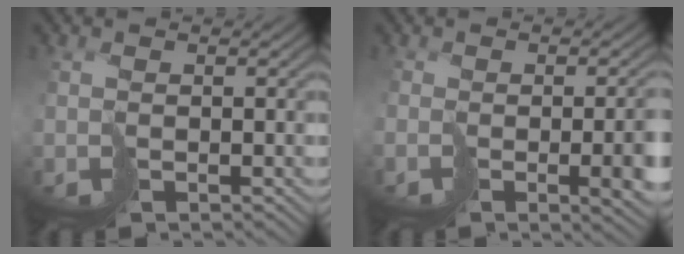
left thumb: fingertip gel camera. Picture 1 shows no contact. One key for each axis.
{"total": 4.1, "fx": -1.6, "fy": 0.8, "fz": 3.7, "tx": -0.046, "ty": -0.014, "tz": -0.011}